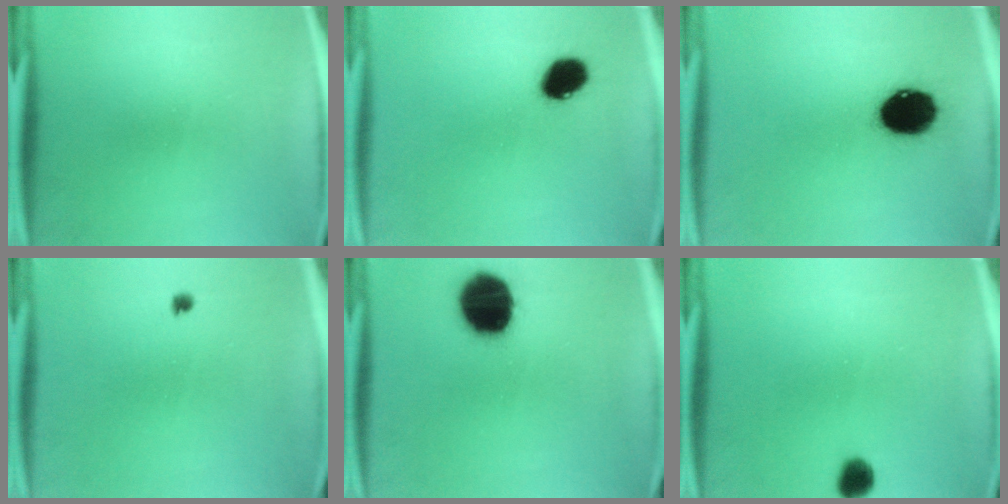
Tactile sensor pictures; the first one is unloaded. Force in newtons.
{"total": 7.7}
{"total": 13.7}
{"total": 1.0}
{"total": 18.1}
{"total": 3.7}